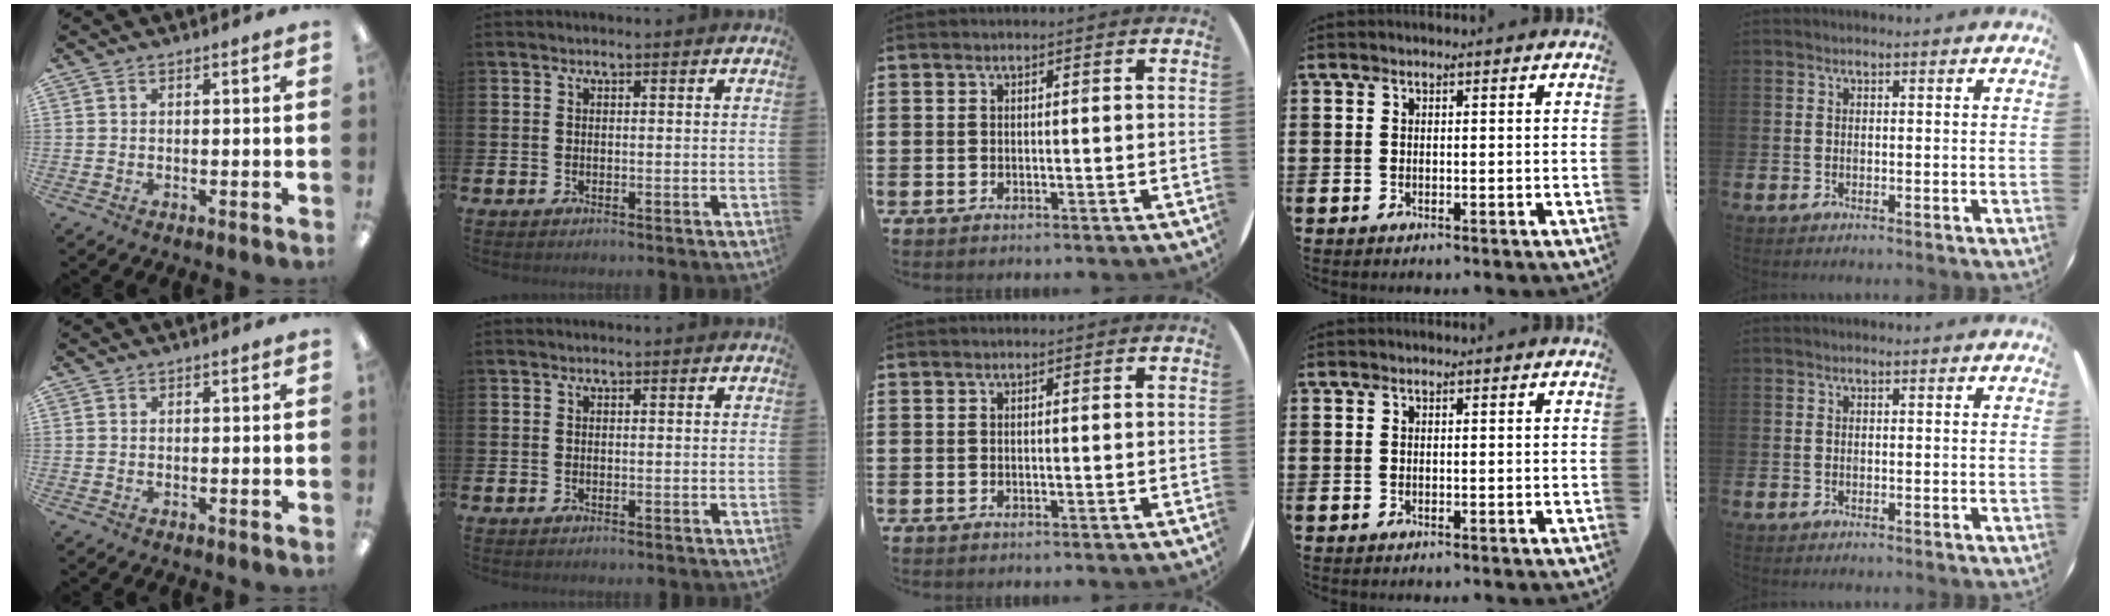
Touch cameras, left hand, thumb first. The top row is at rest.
{}